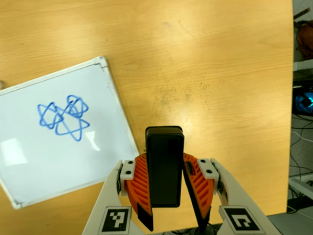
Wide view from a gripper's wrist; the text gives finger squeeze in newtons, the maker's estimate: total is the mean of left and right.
{"total": 5.9, "left": 5.3, "right": 6.6}